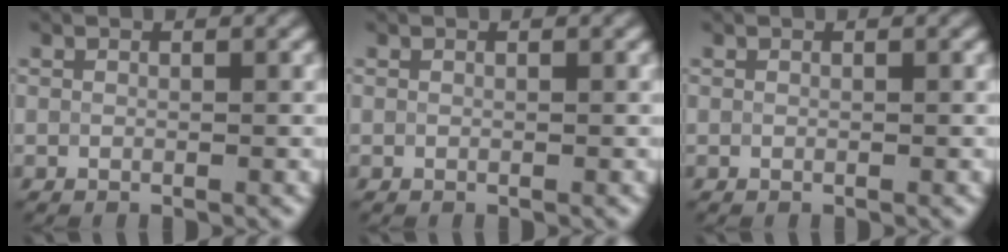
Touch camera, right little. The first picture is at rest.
{"total": 0.0}
{"total": 0.0}